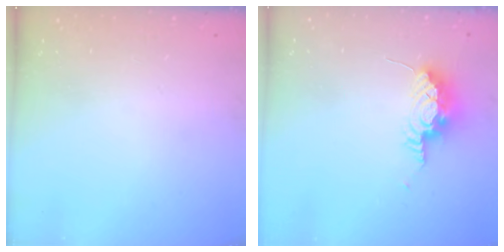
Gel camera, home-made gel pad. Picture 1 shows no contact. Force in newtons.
{"total": 9.6, "press": 9.0, "slide": 3.6}